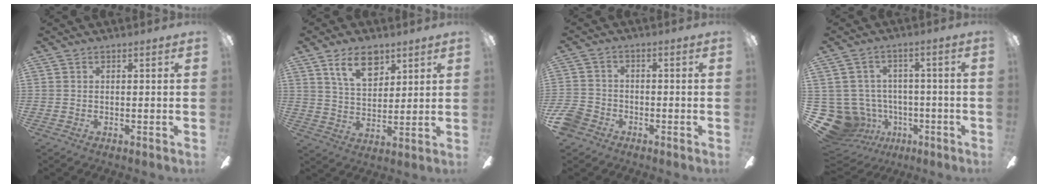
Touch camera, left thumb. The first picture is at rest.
{"total": 10.3, "force": [6.5, 5.6, 5.8], "torque": [-0.091, -0.017, 0.114]}
{"total": 6.0, "force": [-3.6, 4.3, 2.2], "torque": [-0.063, 0.018, -0.073]}
{"total": 12.0, "force": [-3.9, 10.9, 3.5], "torque": [-0.119, 0.016, -0.051]}